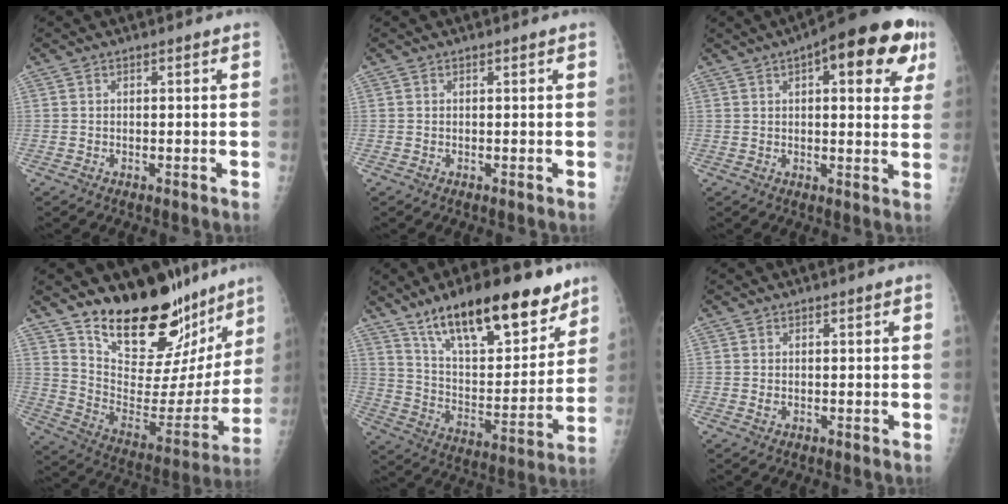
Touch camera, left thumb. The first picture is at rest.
{"total": 0.0}
{"total": 17.1, "force": [7.2, 6.4, 14.1], "torque": [-0.152, 0.002, 0.084]}
{"total": 25.3, "force": [20.2, 10.5, 11.0], "torque": [-0.124, -0.128, 0.308]}
{"total": 23.8, "force": [16.0, 8.7, 15.3], "torque": [-0.198, -0.059, 0.267]}
{"total": 0.8, "force": [0.3, 0.5, 0.5], "torque": [-0.004, -0.002, 0.006]}